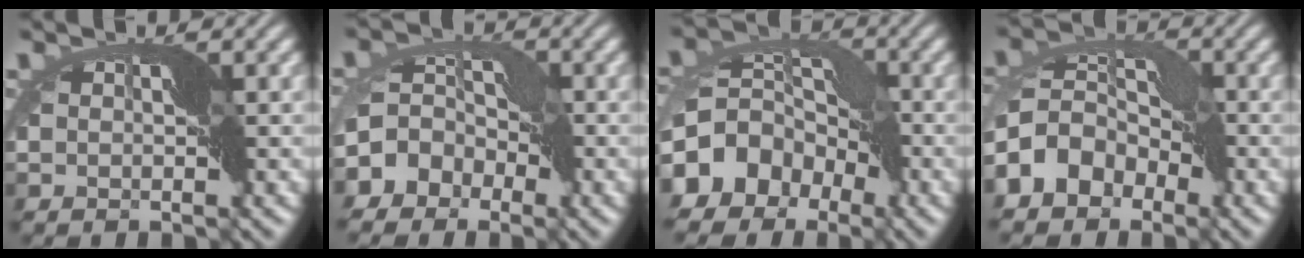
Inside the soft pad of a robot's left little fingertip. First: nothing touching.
{"total": 6.3, "force": [-2.7, 5.1, 2.7], "torque": [-0.037, 0.004, -0.076]}
{"total": 10.7, "force": [-5.2, 7.7, 5.2], "torque": [-0.100, 0.007, -0.110]}
{"total": 5.6, "force": [-2.7, 4.0, 2.9], "torque": [-0.061, 0.013, -0.076]}